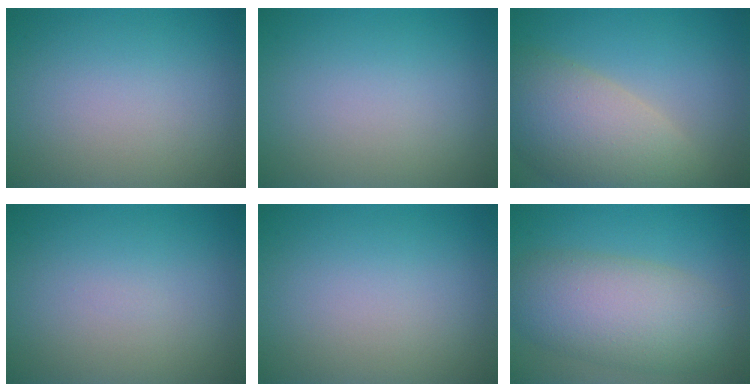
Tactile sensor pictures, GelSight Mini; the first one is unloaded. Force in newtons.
{"total": 0.0}
{"total": 8.8, "press": 8.7, "slide": 1.0}
{"total": 0.0}
{"total": 0.0}
{"total": 7.8, "press": 7.8, "slide": 0.4}